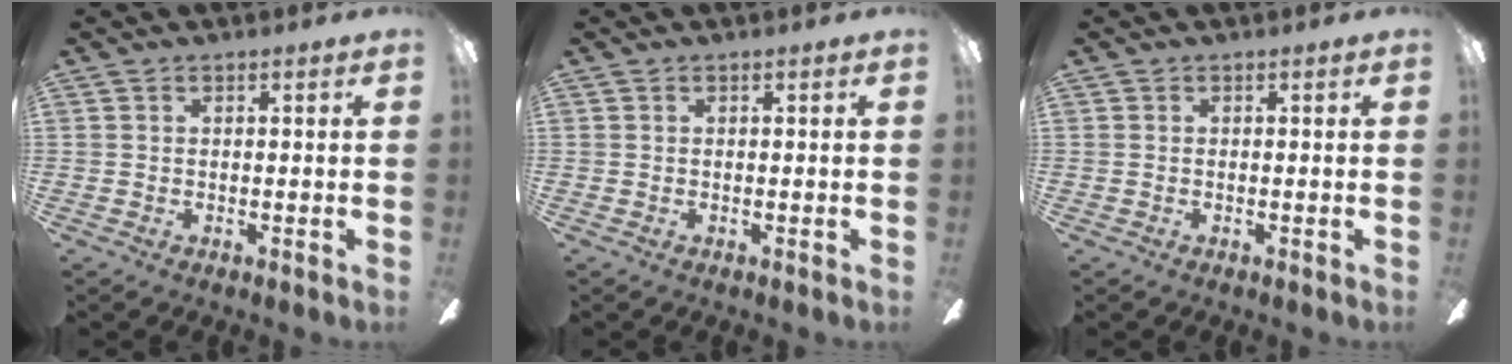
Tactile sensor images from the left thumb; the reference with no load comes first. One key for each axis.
{"total": 0.0}
{"total": 0.0}